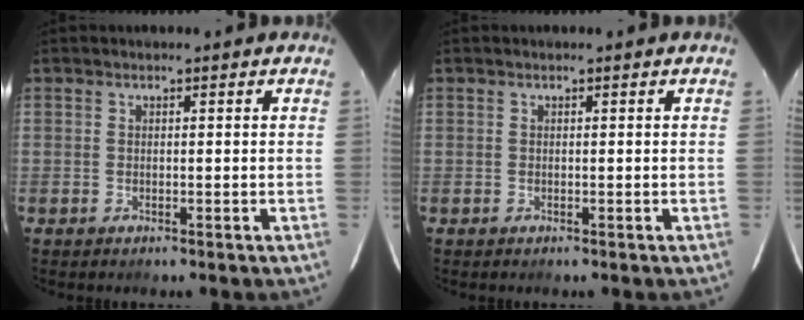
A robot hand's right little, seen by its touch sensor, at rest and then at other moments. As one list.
[{"total": 0.0}]